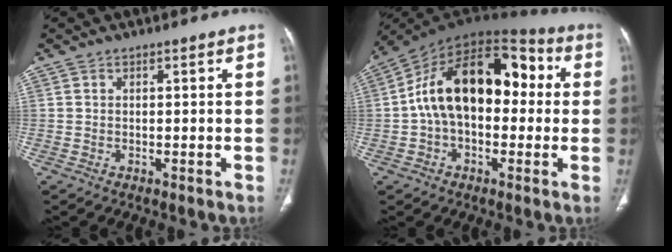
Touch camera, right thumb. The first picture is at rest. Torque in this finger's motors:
{"motor_torque": [2.41, 2.60, 1.68, -0.62, 0.35]}